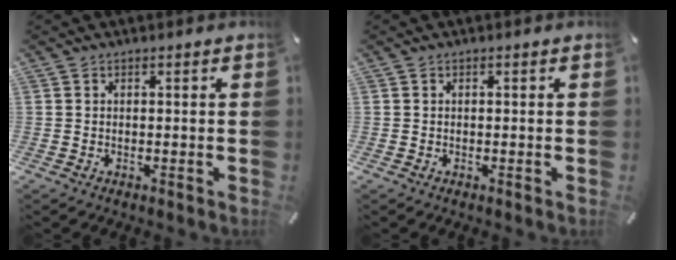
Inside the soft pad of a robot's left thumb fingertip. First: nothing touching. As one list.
[{"total": 0.0}]